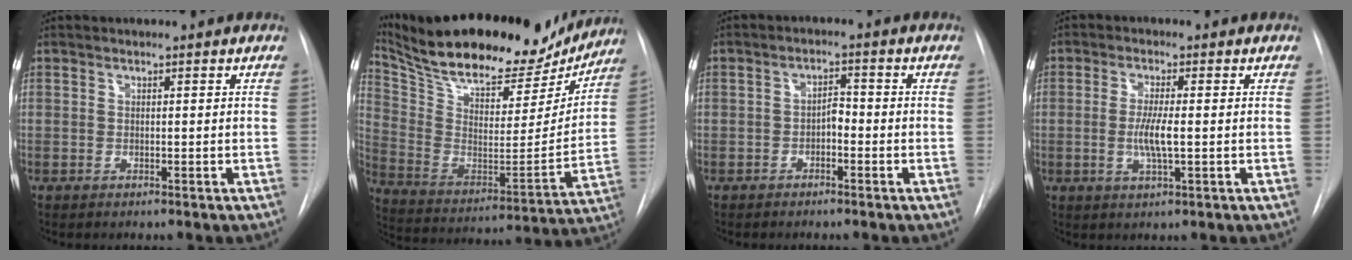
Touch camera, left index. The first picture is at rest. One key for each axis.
{"total": 27.7, "fx": 23.8, "fy": 7.8, "fz": 11.9, "tx": -0.219, "ty": -0.011, "tz": 0.356}
{"total": 2.5, "fx": -1.1, "fy": 1.2, "fz": 1.9, "tx": -0.024, "ty": 0.008, "tz": -0.021}
{"total": 4.6, "fx": -0.5, "fy": 0.5, "fz": 4.5, "tx": -0.093, "ty": -0.008, "tz": -0.009}